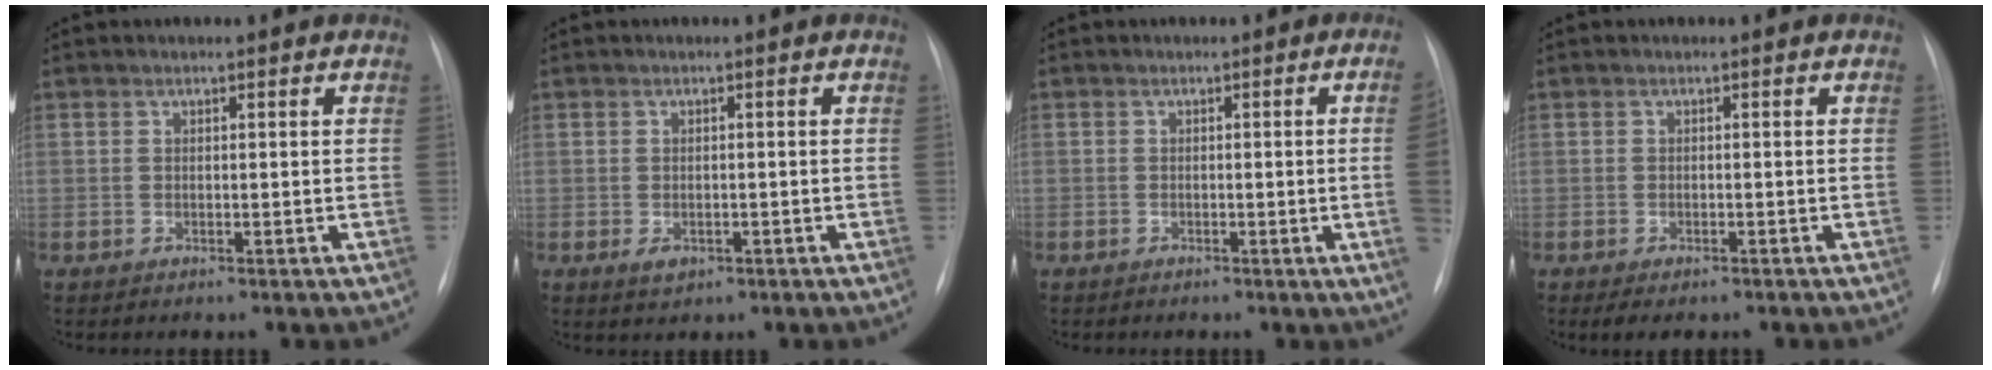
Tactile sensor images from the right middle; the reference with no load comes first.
{"total": 2.0, "force": [-0.9, 1.3, 1.3], "torque": [-0.020, -0.001, -0.003]}
{"total": 3.9, "force": [-0.4, -1.3, 3.6], "torque": [-0.037, -0.005, -0.006]}
{"total": 2.7, "force": [-1.9, 1.0, 1.5], "torque": [-0.025, -0.005, -0.022]}